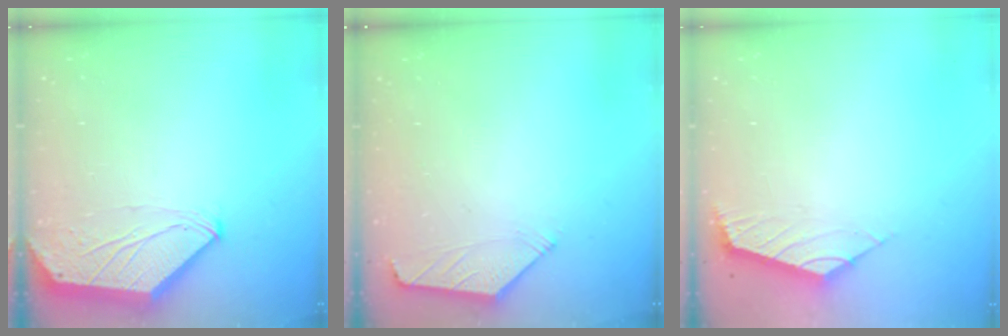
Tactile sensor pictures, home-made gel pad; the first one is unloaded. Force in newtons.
{"total": 1.4, "press": 1.3, "slide": 0.4}
{"total": 2.2, "press": 2.2, "slide": 0.5}